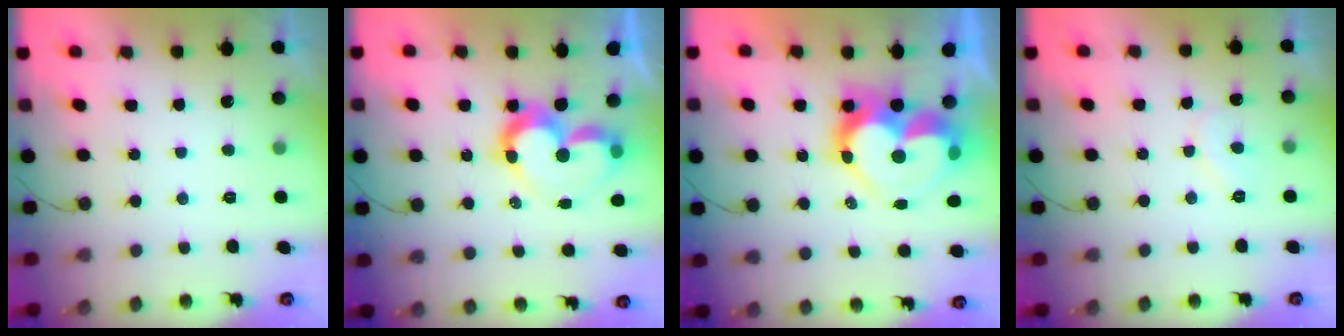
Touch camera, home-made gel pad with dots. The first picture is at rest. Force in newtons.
{"total": 11.4, "press": 11.3, "slide": 1.1}
{"total": 16.2, "press": 16.2, "slide": 1.3}
{"total": 6.6, "press": 6.6, "slide": 0.5}